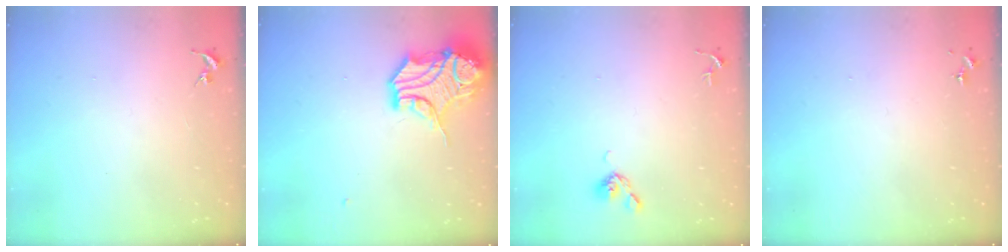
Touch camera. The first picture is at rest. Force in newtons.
{"total": 15.8, "press": 15.6, "slide": 2.2}
{"total": 5.2, "press": 5.1, "slide": 0.9}
{"total": 0.0}